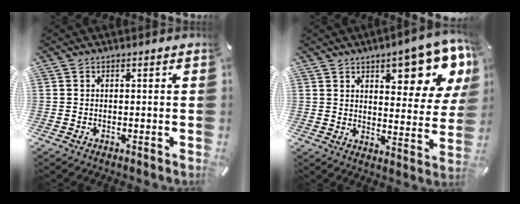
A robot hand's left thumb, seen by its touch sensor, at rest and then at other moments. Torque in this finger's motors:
{"motor_torque": [3.06, 1.95, 1.51, -1.26, 0.43]}